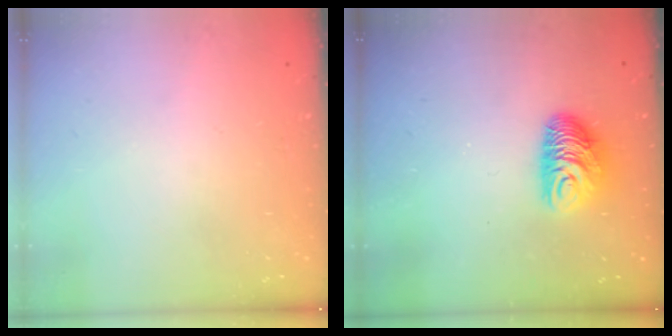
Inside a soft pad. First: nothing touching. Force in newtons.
{"total": 9.3, "press": 9.2, "slide": 0.6}